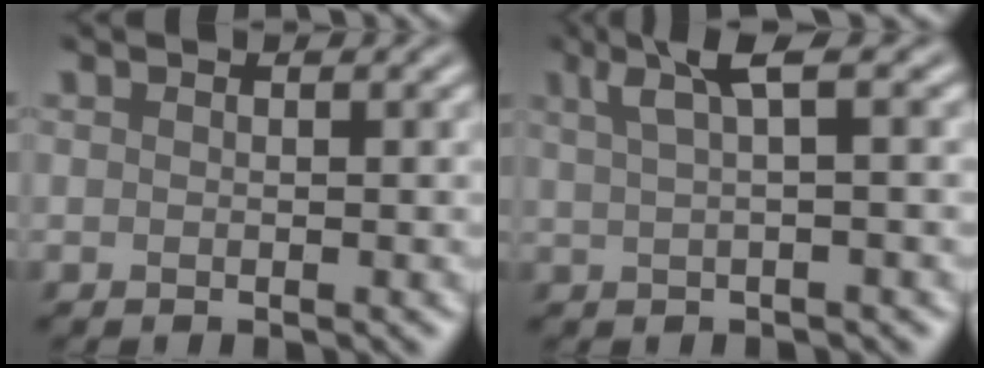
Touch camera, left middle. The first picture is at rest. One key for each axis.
{"total": 2.6, "fx": 1.3, "fy": 0.1, "fz": 2.3, "tx": -0.040, "ty": 0.018, "tz": 0.036}